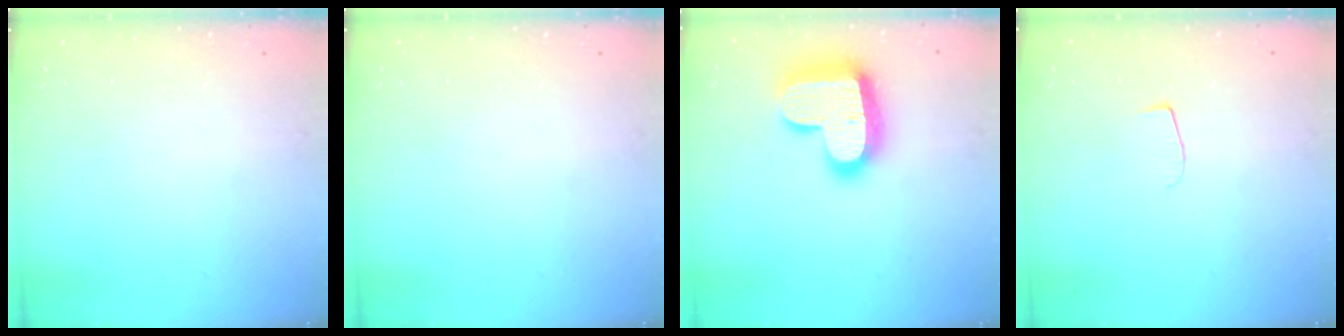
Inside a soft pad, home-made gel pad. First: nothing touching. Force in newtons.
{"total": 0.0}
{"total": 19.9, "press": 19.9, "slide": 1.3}
{"total": 4.3, "press": 4.3, "slide": 0.5}